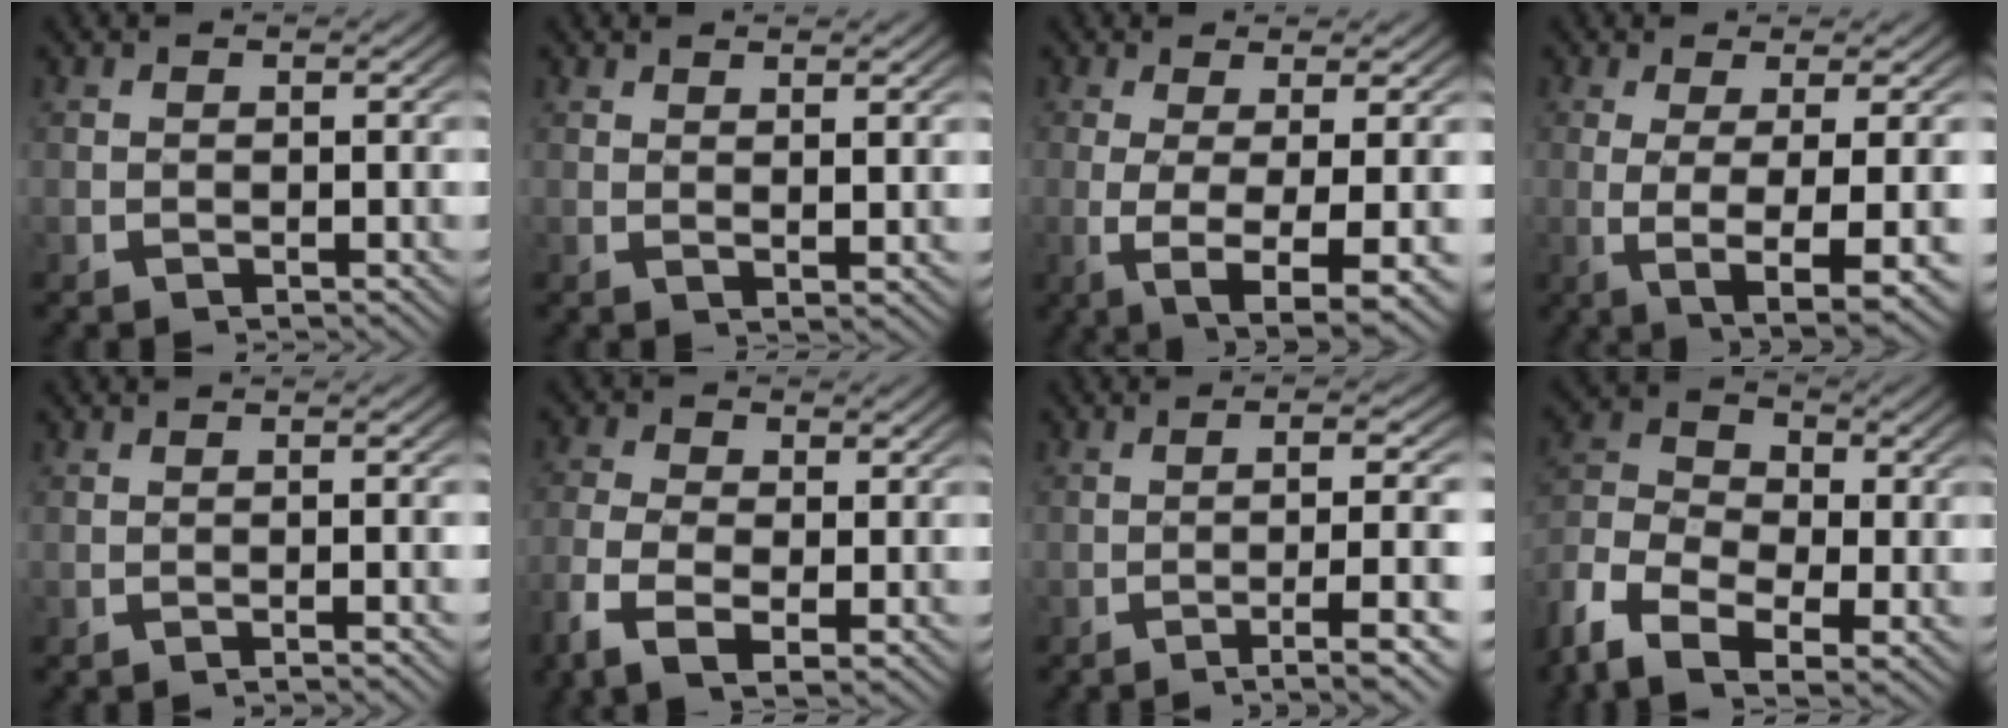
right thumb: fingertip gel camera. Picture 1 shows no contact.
{"total": 1.6, "force": [1.4, 0.0, 0.9], "torque": [-0.016, -0.006, 0.030]}
{"total": 7.7, "force": [-2.4, 2.5, 6.9], "torque": [-0.136, -0.032, -0.017]}
{"total": 7.2, "force": [-1.7, 2.1, 6.7], "torque": [-0.125, -0.026, -0.007]}
{"total": 1.3, "force": [-0.5, -0.2, 1.2], "torque": [-0.018, 0.011, -0.011]}
{"total": 4.5, "force": [-1.1, 2.6, 3.5], "torque": [-0.088, -0.023, -0.008]}
{"total": 6.5, "force": [-2.5, 1.7, 5.7], "torque": [-0.099, -0.009, -0.033]}
{"total": 9.5, "force": [-1.6, 6.7, 6.5], "torque": [-0.150, -0.032, -0.023]}